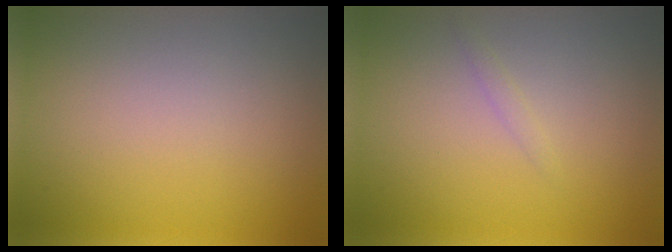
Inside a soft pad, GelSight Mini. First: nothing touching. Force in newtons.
{"total": 0.6, "press": 0.6, "slide": 0.0}